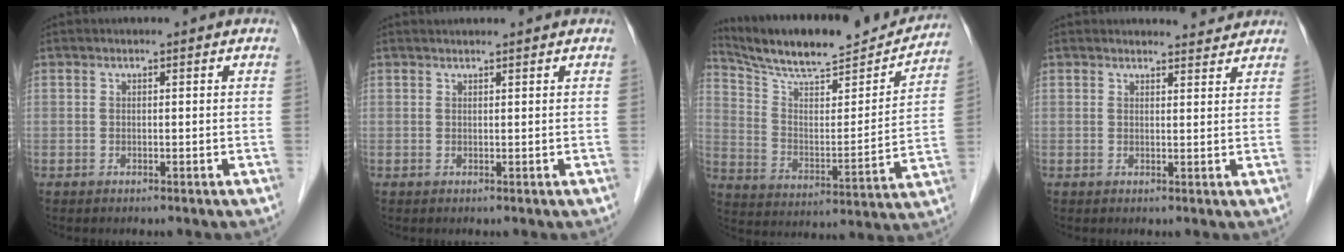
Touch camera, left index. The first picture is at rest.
{"total": 2.0, "force": [1.9, 0.0, 0.6], "torque": [-0.008, 0.020, 0.032]}
{"total": 21.4, "force": [19.9, 3.0, 7.4], "torque": [-0.129, -0.019, 0.298]}
{"total": 3.4, "force": [3.3, 0.5, 0.1], "torque": [-0.006, 0.001, 0.036]}